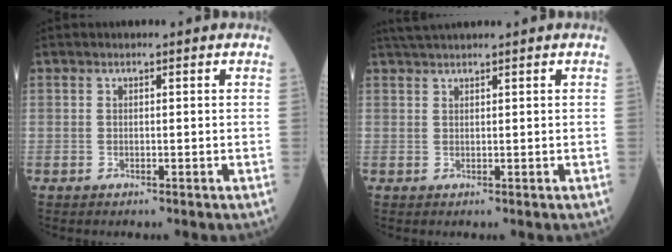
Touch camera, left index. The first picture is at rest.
{"total": 3.5, "force": [3.1, -0.5, 1.4], "torque": [-0.024, 0.025, 0.062]}